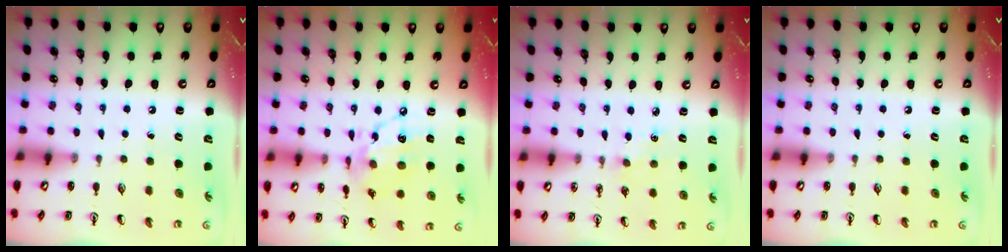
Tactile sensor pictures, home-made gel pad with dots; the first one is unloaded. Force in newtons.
{"total": 13.5, "press": 13.4, "slide": 1.0}
{"total": 2.7, "press": 2.7, "slide": 0.4}
{"total": 0.0}